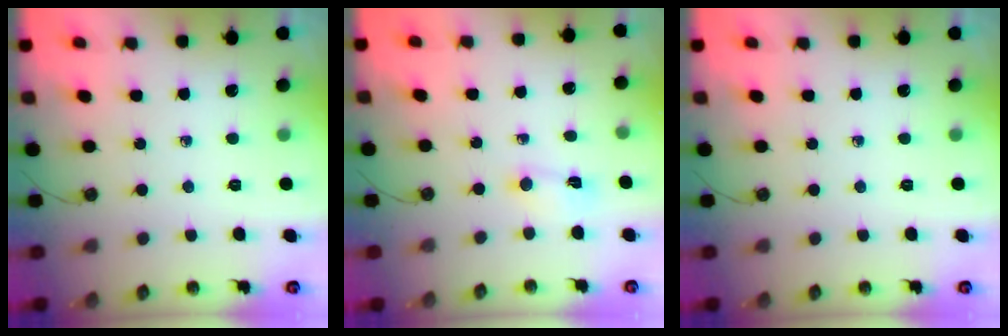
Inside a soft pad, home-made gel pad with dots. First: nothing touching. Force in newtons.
{"total": 3.8, "press": 3.7, "slide": 0.4}
{"total": 0.0}